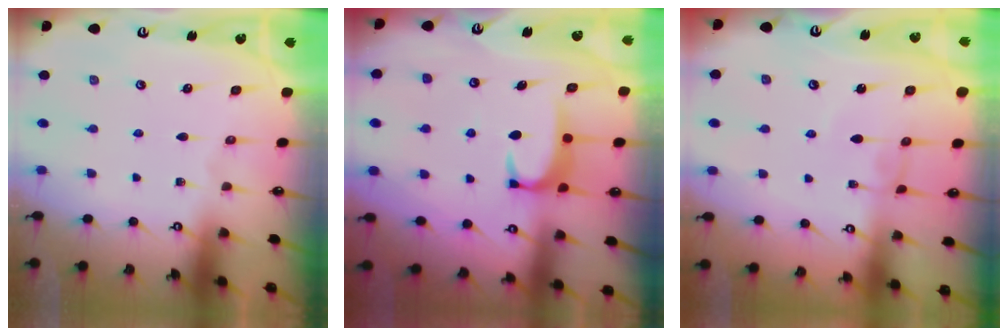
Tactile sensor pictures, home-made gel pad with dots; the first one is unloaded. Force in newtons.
{"total": 2.0, "press": 1.9, "slide": 0.6}
{"total": 2.9, "press": 2.9, "slide": 0.1}